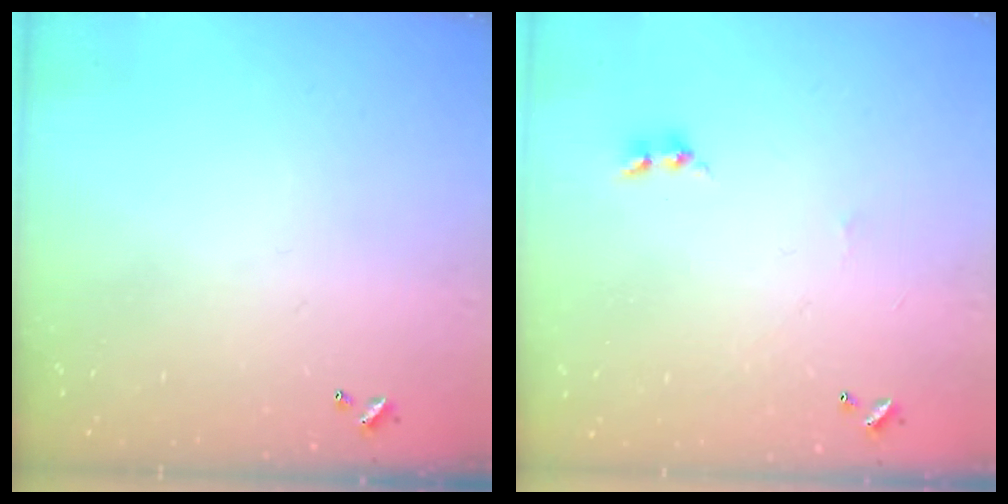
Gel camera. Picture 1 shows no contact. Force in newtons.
{"total": 1.2, "press": 1.1, "slide": 0.5}